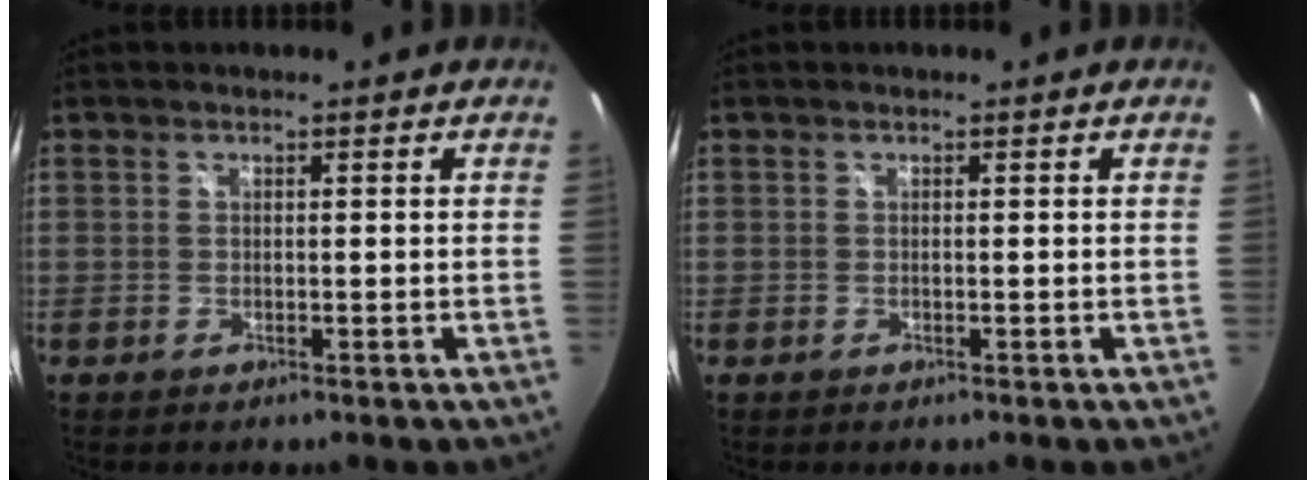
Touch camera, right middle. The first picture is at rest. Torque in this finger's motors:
{"motor_torque": [0.13, 0.16, 0.00, 0.00]}